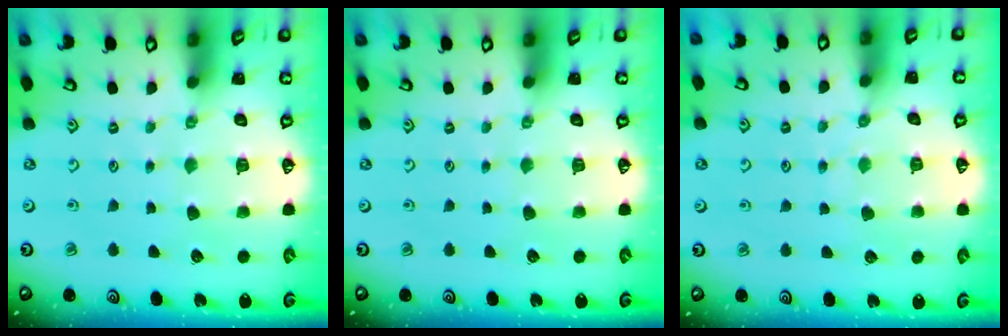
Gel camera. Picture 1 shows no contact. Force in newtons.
{"total": 0.0}
{"total": 5.8, "press": 5.8, "slide": 0.8}